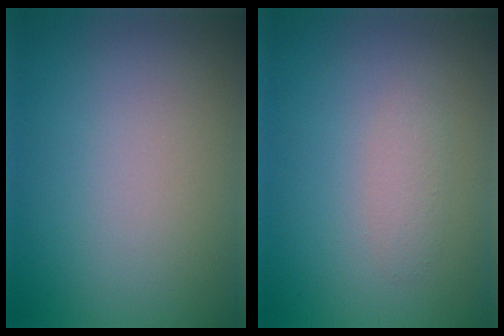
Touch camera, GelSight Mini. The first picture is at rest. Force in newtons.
{"total": 1.3, "press": 1.3, "slide": 0.0}